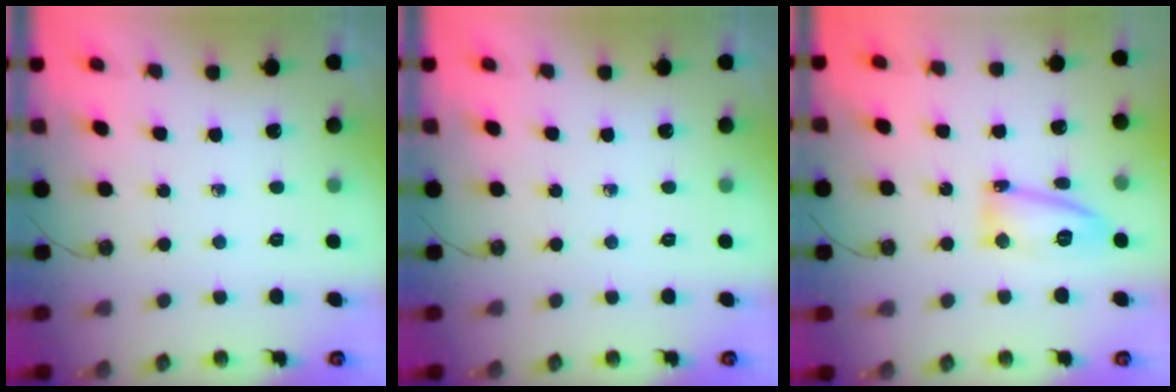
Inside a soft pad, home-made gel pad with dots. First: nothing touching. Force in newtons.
{"total": 0.0}
{"total": 12.0, "press": 12.0, "slide": 0.9}